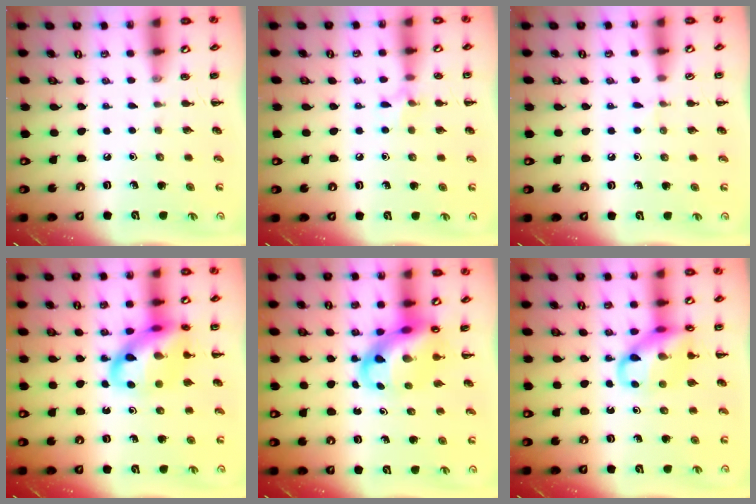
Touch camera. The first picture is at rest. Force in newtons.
{"total": 6.3, "press": 6.0, "slide": 2.1}
{"total": 4.0, "press": 3.7, "slide": 1.3}
{"total": 14.9, "press": 14.7, "slide": 2.7}
{"total": 11.5, "press": 11.0, "slide": 3.2}
{"total": 13.8, "press": 13.7, "slide": 1.8}